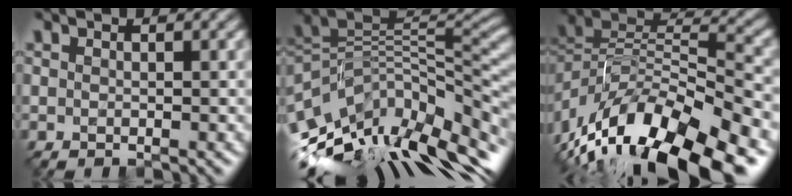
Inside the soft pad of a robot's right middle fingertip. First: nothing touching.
{"total": 13.6, "force": [-3.9, 6.6, 11.2], "torque": [-0.221, 0.011, -0.063]}
{"total": 14.0, "force": [-8.5, 5.5, 9.7], "torque": [-0.188, 0.009, -0.143]}